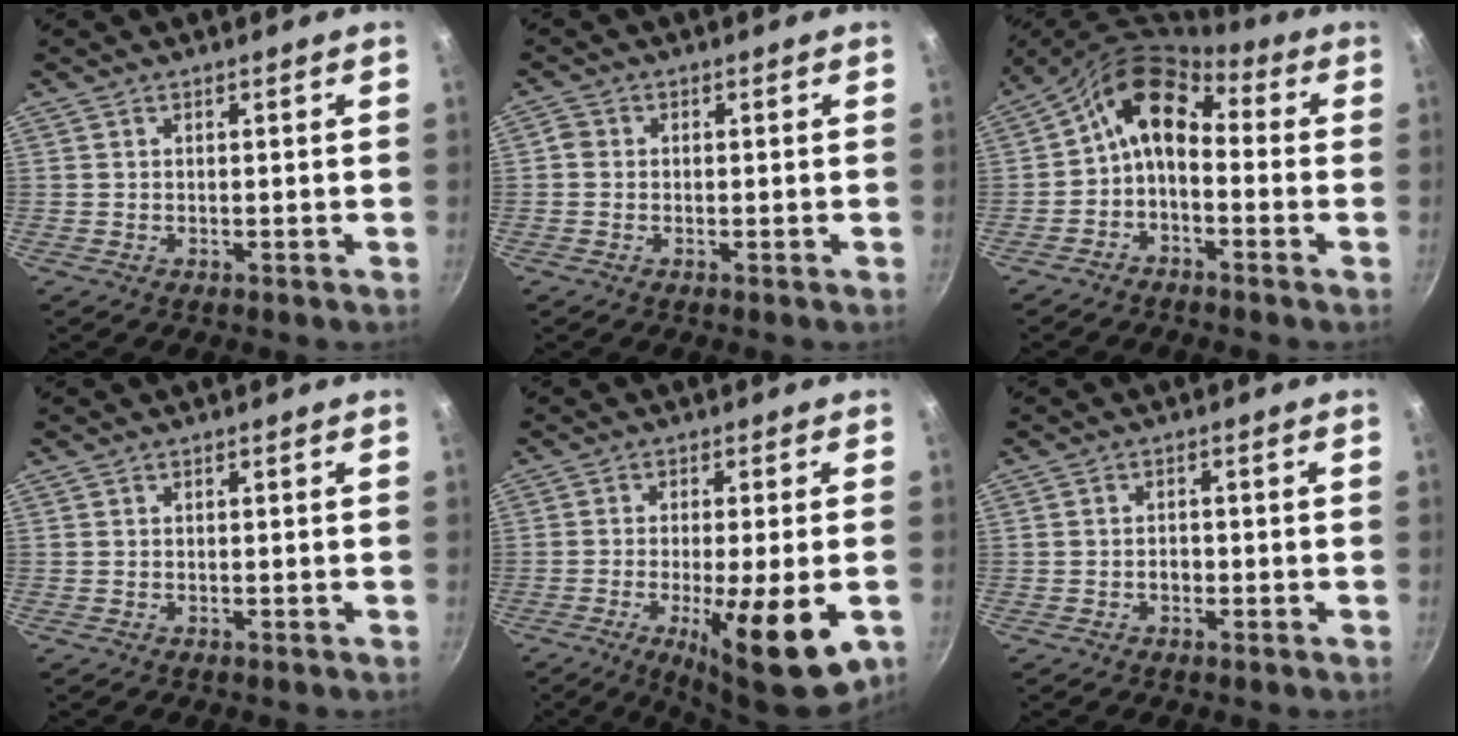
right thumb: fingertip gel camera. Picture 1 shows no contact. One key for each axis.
{"total": 1.7, "fx": -0.4, "fy": 1.5, "fz": 0.7, "tx": -0.010, "ty": 0.006, "tz": -0.013}
{"total": 9.6, "fx": -0.6, "fy": 6.4, "fz": 7.1, "tx": -0.116, "ty": 0.049, "tz": -0.035}
{"total": 0.0}
{"total": 14.6, "fx": -4.8, "fy": 3.5, "fz": 13.3, "tx": -0.199, "ty": -0.006, "tz": -0.068}
{"total": 1.6, "fx": -0.6, "fy": 1.2, "fz": 0.9, "tx": -0.007, "ty": 0.011, "tz": -0.009}